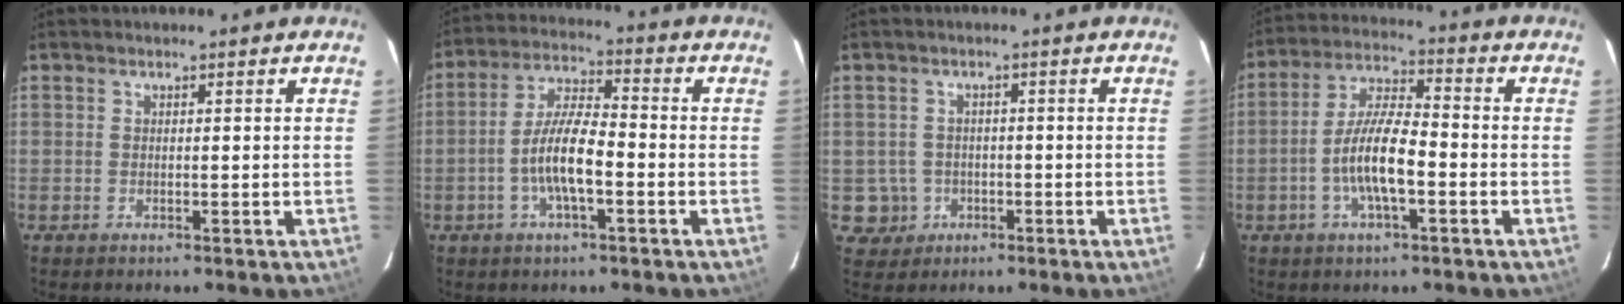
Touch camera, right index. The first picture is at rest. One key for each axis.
{"total": 9.2, "fx": -2.9, "fy": 2.3, "fz": 8.4, "tx": -0.170, "ty": 0.006, "tz": -0.056}
{"total": 4.8, "fx": -1.1, "fy": 4.6, "fz": 0.2, "tx": -0.011, "ty": 0.019, "tz": -0.010}
{"total": 10.1, "fx": -3.2, "fy": 2.6, "fz": 9.3, "tx": -0.187, "ty": 0.005, "tz": -0.060}